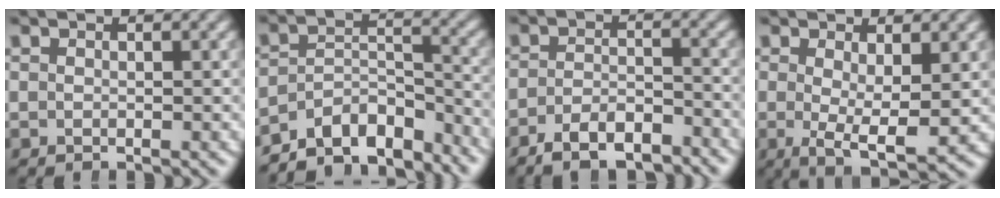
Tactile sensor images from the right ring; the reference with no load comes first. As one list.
[{"total": 10.7, "force": [-8.2, 5.0, 4.7], "torque": [-0.078, -0.039, -0.122]}, {"total": 5.2, "force": [-4.6, 1.6, 1.9], "torque": [-0.027, -0.017, -0.073]}, {"total": 5.1, "force": [-1.6, 1.9, 4.4], "torque": [-0.080, -0.045, -0.008]}]